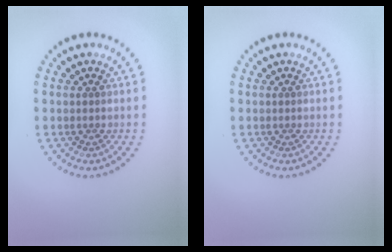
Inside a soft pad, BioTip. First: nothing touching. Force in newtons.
{"total": 0.0}